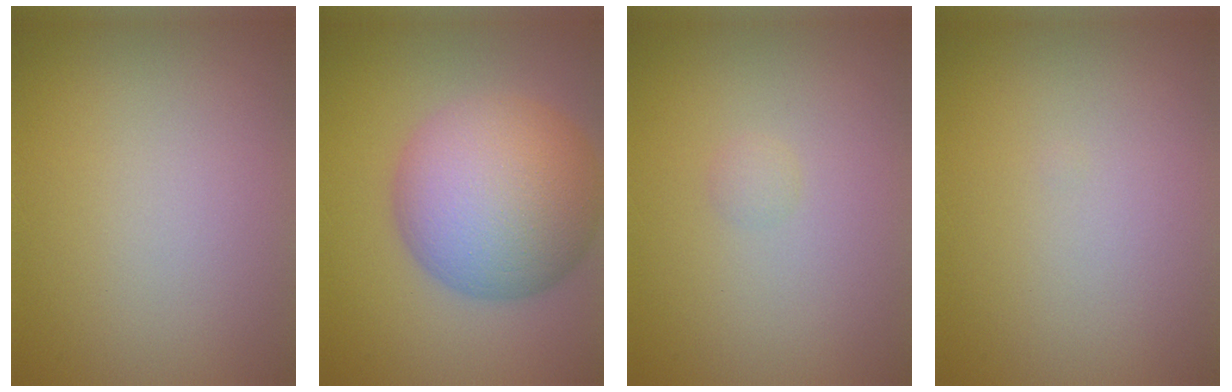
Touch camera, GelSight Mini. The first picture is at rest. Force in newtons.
{"total": 11.0, "press": 11.0, "slide": 0.7}
{"total": 0.6, "press": 0.6, "slide": 0.0}
{"total": 0.0}